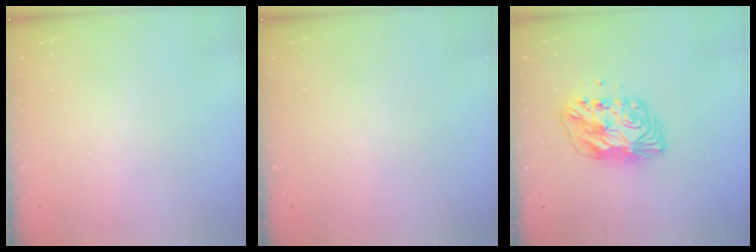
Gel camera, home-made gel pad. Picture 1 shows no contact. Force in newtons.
{"total": 0.0}
{"total": 9.6, "press": 9.5, "slide": 1.0}